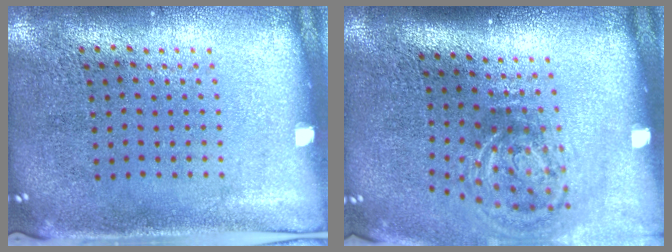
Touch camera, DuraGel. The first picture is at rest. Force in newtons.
{"total": 2.1, "press": 1.2, "slide": 1.7}